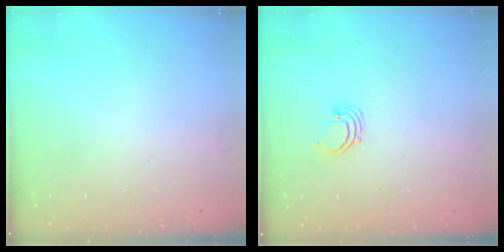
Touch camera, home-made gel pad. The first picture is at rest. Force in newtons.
{"total": 2.5, "press": 2.5, "slide": 0.1}